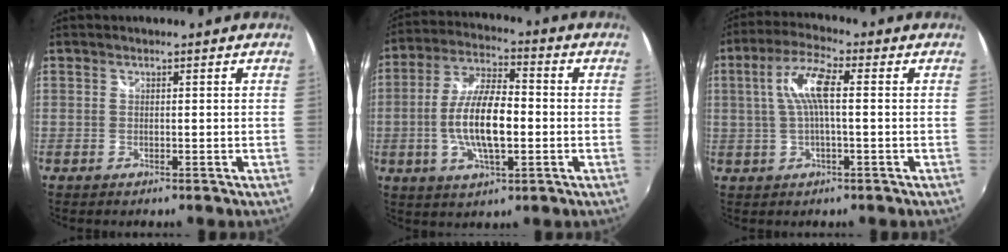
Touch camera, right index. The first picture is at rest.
{"total": 12.4, "force": [-2.0, 4.4, 11.5], "torque": [-0.231, 0.004, -0.037]}
{"total": 7.7, "force": [0.8, 1.6, 7.5], "torque": [-0.148, 0.010, 0.017]}